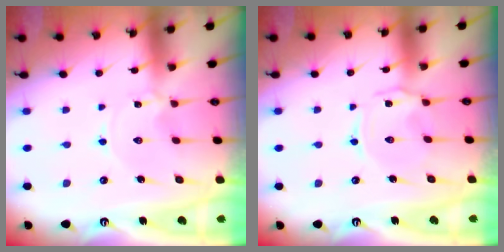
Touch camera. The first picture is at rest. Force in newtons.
{"total": 2.0, "press": 2.0, "slide": 0.5}